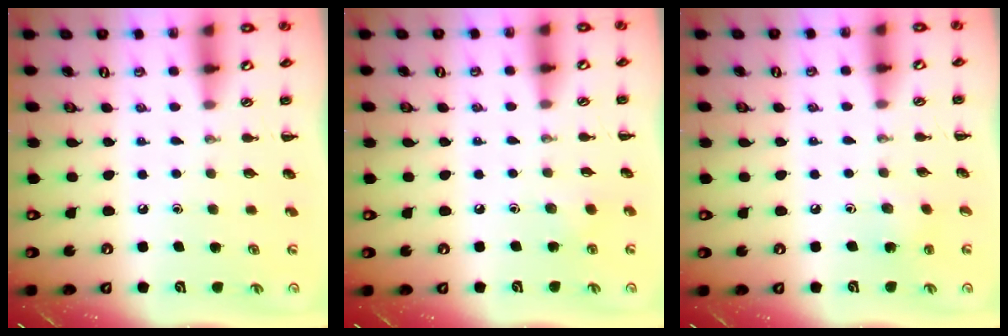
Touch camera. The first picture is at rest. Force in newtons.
{"total": 2.4, "press": 2.3, "slide": 0.8}
{"total": 4.9, "press": 4.8, "slide": 1.1}